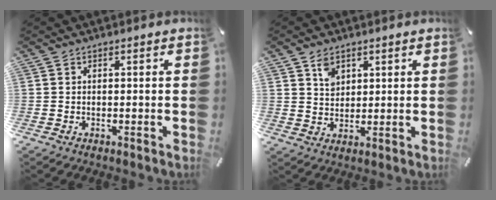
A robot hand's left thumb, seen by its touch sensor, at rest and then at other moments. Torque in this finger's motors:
{"motor_torque": [0.14, -0.46, 0.09, 0.08, 0.01]}